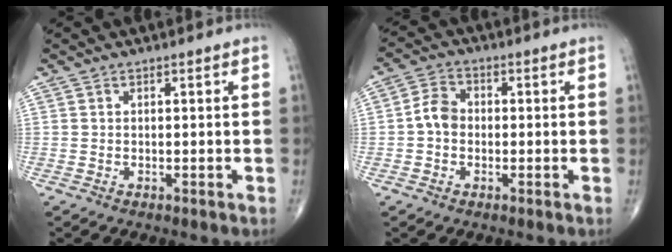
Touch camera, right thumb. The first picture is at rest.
{"total": 4.7, "force": [-0.6, 3.7, 2.8], "torque": [-0.044, 0.018, -0.020]}